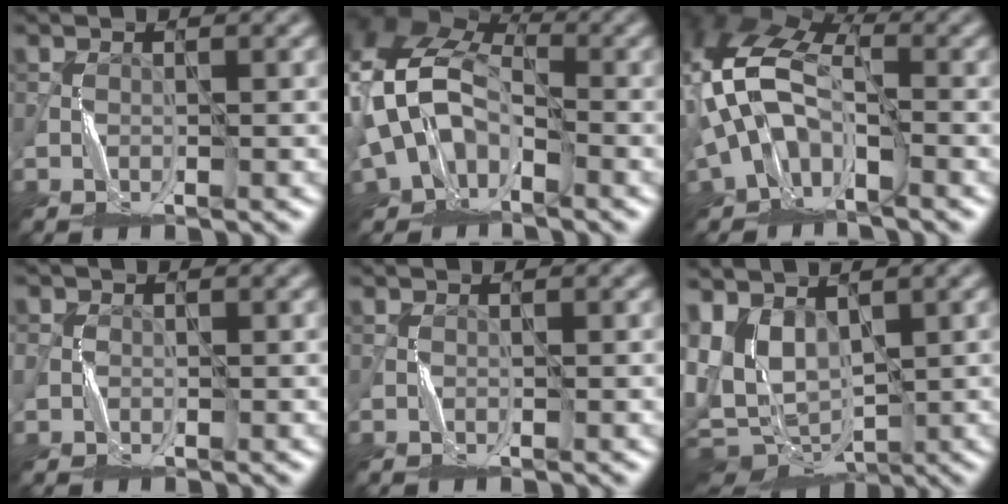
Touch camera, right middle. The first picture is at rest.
{"total": 10.5, "force": [-0.9, 7.3, 7.5], "torque": [-0.161, 0.003, -0.026]}
{"total": 9.4, "force": [-1.3, 6.0, 7.1], "torque": [-0.136, 0.011, -0.039]}
{"total": 1.0, "force": [0.0, 0.9, 0.2], "torque": [-0.002, 0.003, 0.002]}
{"total": 0.0}
{"total": 6.9, "force": [0.3, 4.6, 5.1], "torque": [-0.113, -0.032, 0.020]}